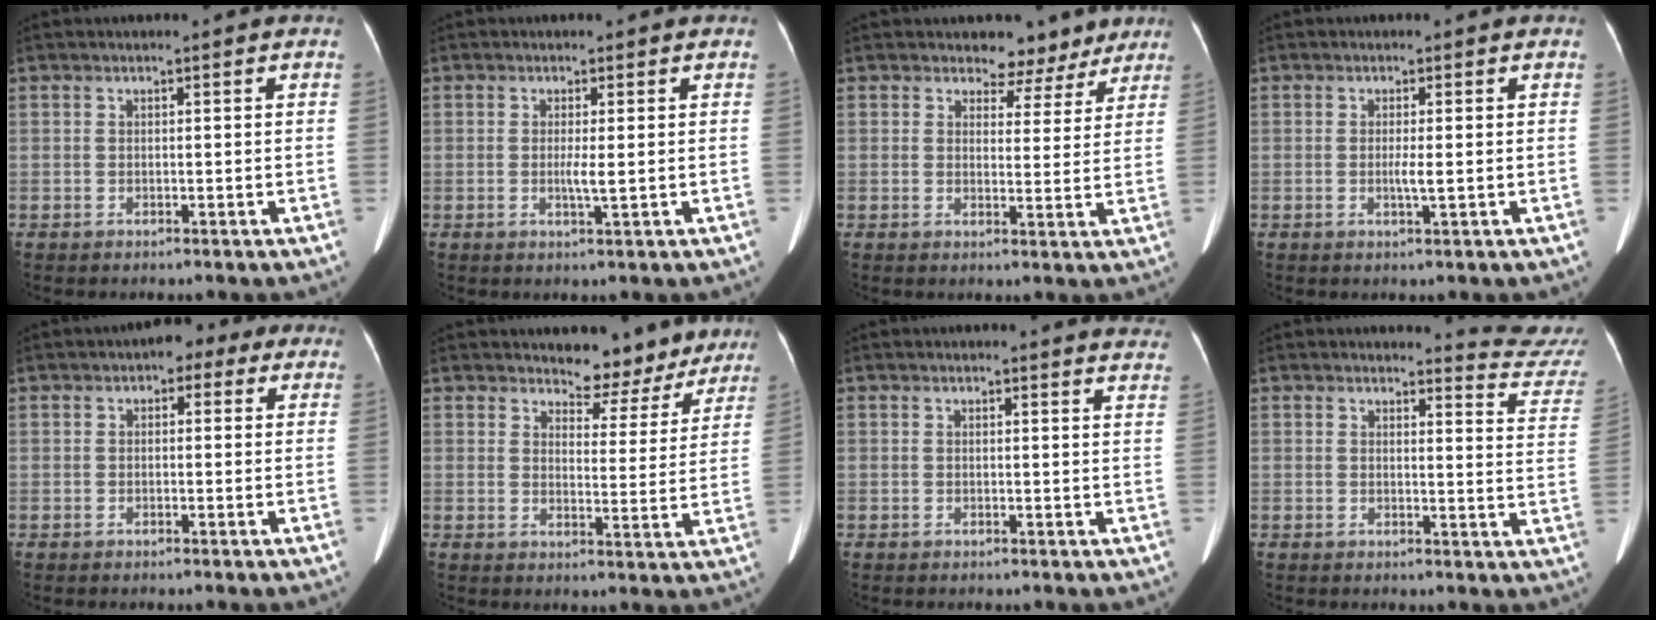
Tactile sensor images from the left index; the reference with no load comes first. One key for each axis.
{"total": 2.0, "fx": -0.4, "fy": -0.2, "fz": 1.9, "tx": -0.043, "ty": -0.003, "tz": -0.001}
{"total": 6.1, "fx": 5.1, "fy": 3.4, "fz": 0.3, "tx": 0.007, "ty": -0.004, "tz": 0.055}
{"total": 1.6, "fx": -0.5, "fy": -0.2, "fz": 1.5, "tx": -0.035, "ty": -0.002, "tz": -0.004}
{"total": 3.9, "fx": 1.6, "fy": 2.5, "fz": 2.5, "tx": -0.023, "ty": 0.032, "tz": 0.015}
{"total": 8.0, "fx": 7.4, "fy": 2.9, "fz": 1.1, "tx": -0.003, "ty": -0.013, "tz": 0.087}
{"total": 5.6, "fx": 5.6, "fy": 0.5, "fz": 0.7, "tx": 0.008, "ty": -0.024, "tz": 0.030}
{"total": 9.1, "fx": 9.1, "fy": -0.5, "fz": -0.8, "tx": 0.010, "ty": -0.097, "tz": 0.077}